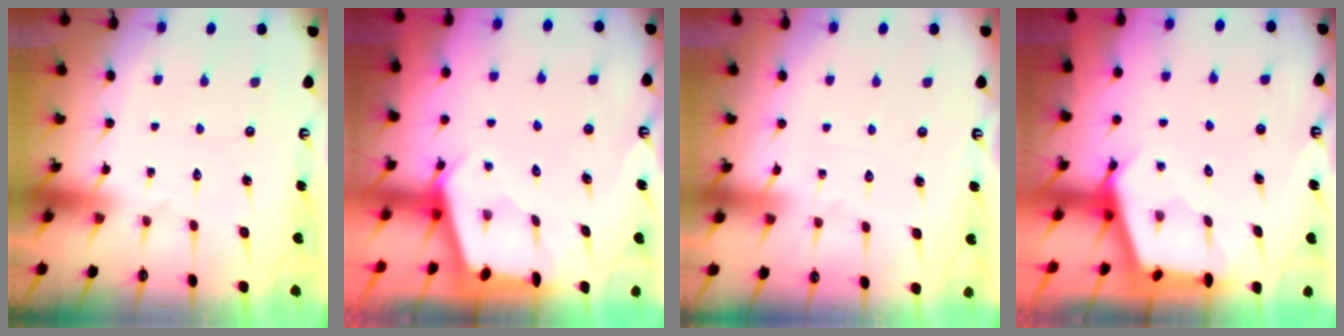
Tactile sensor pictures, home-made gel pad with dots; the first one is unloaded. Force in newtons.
{"total": 2.5, "press": 2.5, "slide": 0.3}
{"total": 1.8, "press": 1.8, "slide": 0.3}
{"total": 2.6, "press": 2.6, "slide": 0.3}